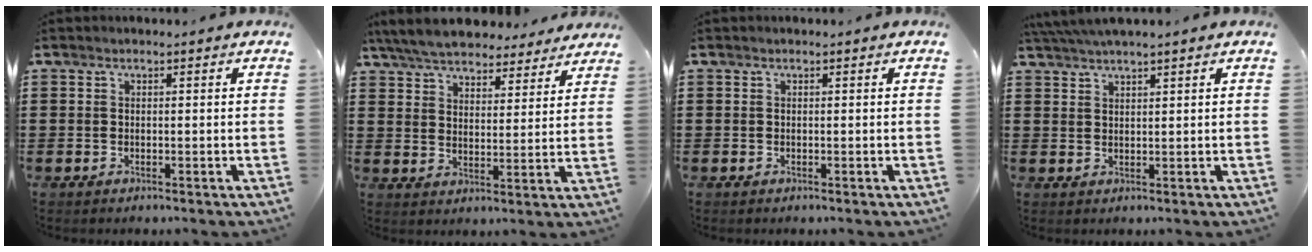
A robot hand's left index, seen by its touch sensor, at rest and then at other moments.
{"total": 6.9, "force": [6.5, 1.3, 1.8], "torque": [-0.063, -0.024, 0.119]}
{"total": 0.0}
{"total": 2.6, "force": [2.3, -0.4, 1.0], "torque": [-0.025, 0.000, 0.044]}